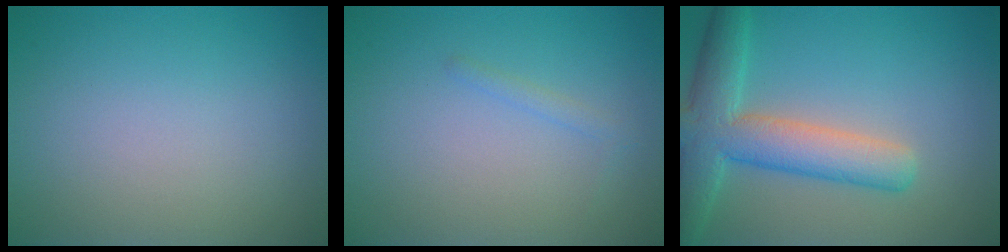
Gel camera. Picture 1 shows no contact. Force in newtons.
{"total": 0.8, "press": 0.8, "slide": 0.0}
{"total": 6.7, "press": 6.7, "slide": 0.4}